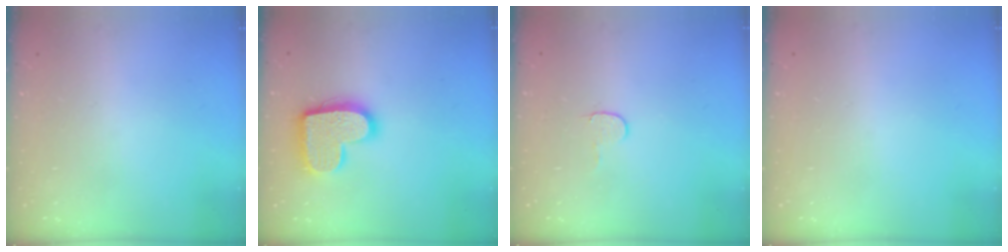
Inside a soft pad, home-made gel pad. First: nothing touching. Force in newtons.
{"total": 15.6, "press": 15.6, "slide": 0.8}
{"total": 4.4, "press": 4.4, "slide": 0.3}
{"total": 0.0}